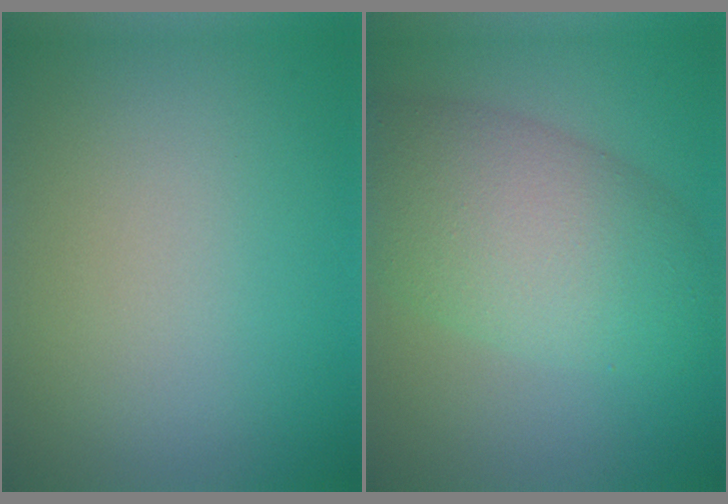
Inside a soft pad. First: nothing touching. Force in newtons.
{"total": 8.2, "press": 8.2, "slide": 0.3}